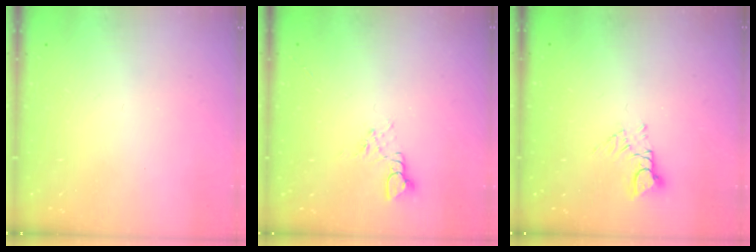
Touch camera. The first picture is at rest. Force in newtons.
{"total": 3.6, "press": 3.5, "slide": 0.5}
{"total": 5.2, "press": 5.2, "slide": 0.3}